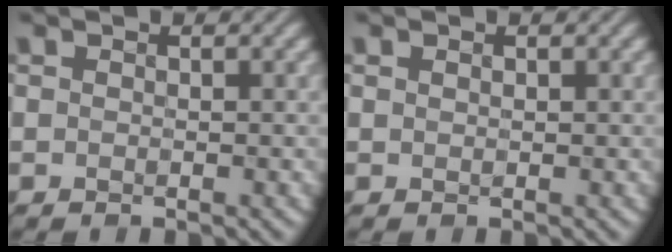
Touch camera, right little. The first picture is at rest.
{"total": 0.0}